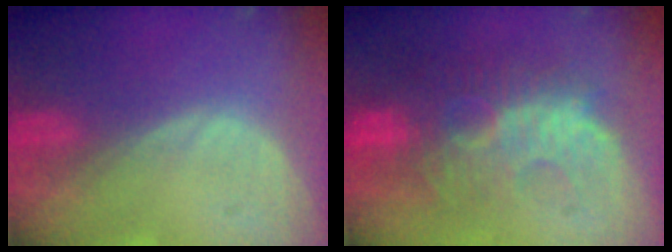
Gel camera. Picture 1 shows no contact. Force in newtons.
{"total": 10.7, "press": 9.7, "slide": 4.6}